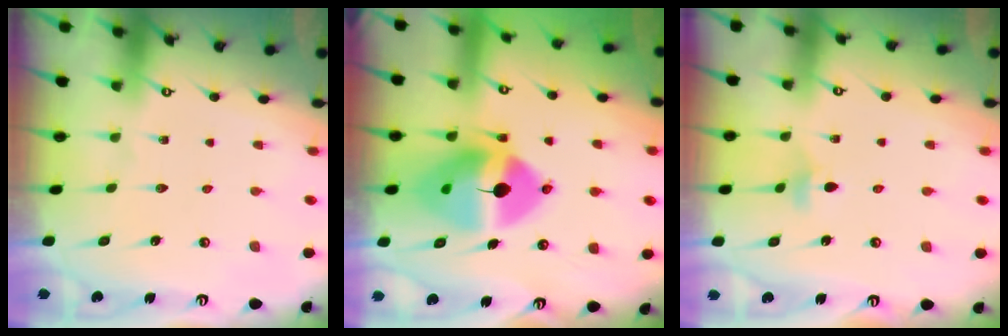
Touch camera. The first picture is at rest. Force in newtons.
{"total": 14.9, "press": 14.7, "slide": 2.5}
{"total": 5.2, "press": 5.1, "slide": 0.8}